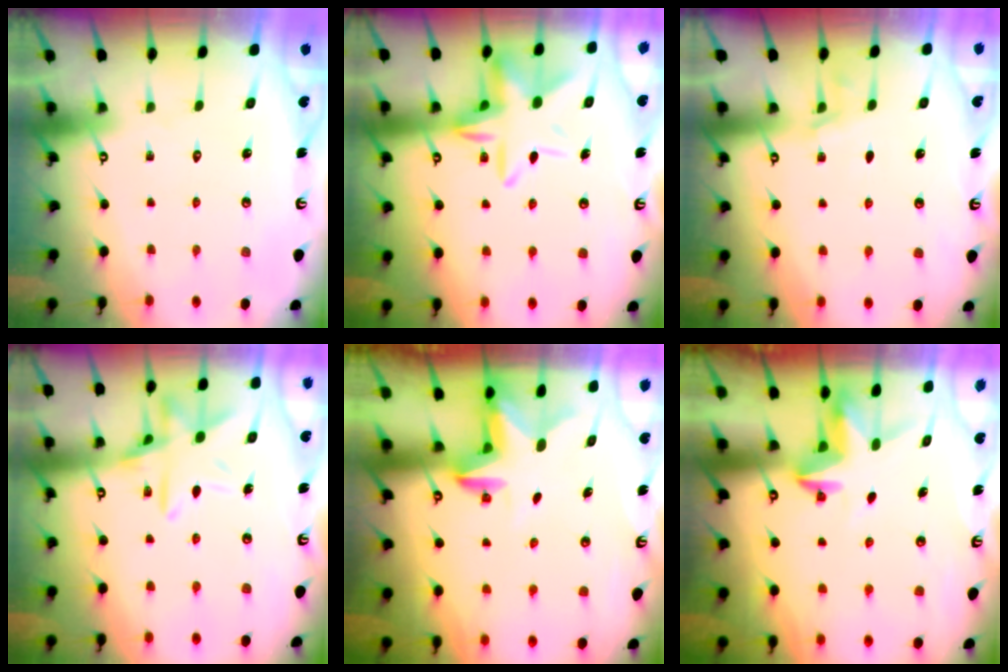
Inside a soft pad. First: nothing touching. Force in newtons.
{"total": 12.5, "press": 12.4, "slide": 0.7}
{"total": 3.0, "press": 3.0, "slide": 0.4}
{"total": 13.8, "press": 13.7, "slide": 1.0}
{"total": 2.5, "press": 2.5, "slide": 0.5}
{"total": 3.8, "press": 3.8, "slide": 0.3}